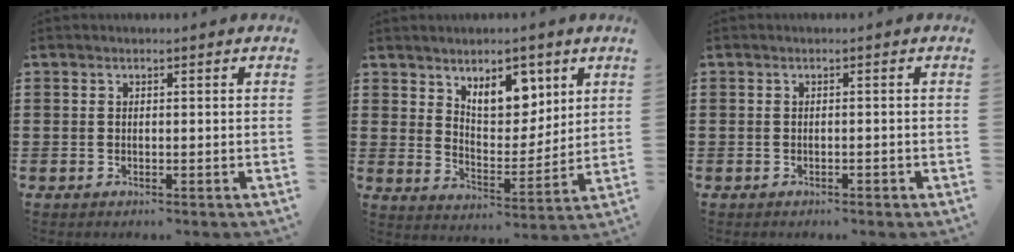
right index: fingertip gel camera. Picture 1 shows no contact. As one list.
[{"total": 8.1, "force": [5.2, 4.3, 4.6], "torque": [-0.077, -0.013, 0.089]}, {"total": 0.6, "force": [-0.5, 0.2, 0.3], "torque": [-0.009, -0.003, -0.008]}]